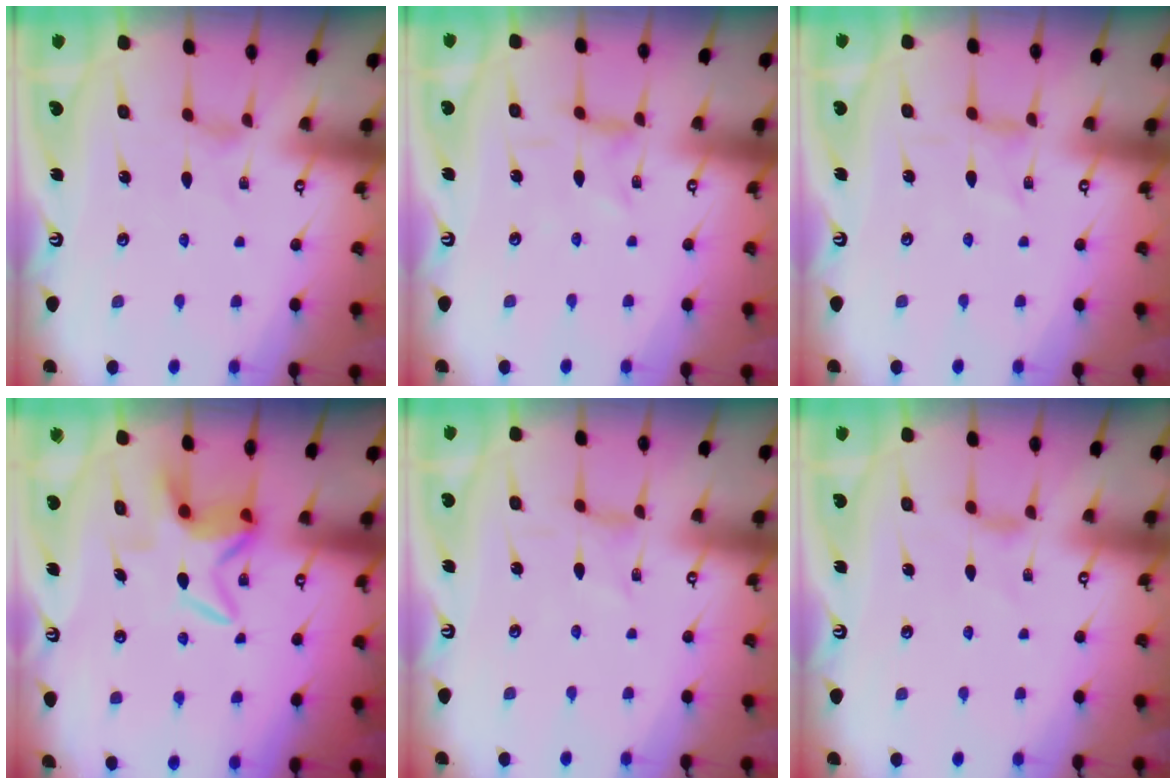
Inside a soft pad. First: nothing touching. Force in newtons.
{"total": 0.6, "press": 0.5, "slide": 0.2}
{"total": 0.0}
{"total": 6.8, "press": 6.7, "slide": 0.8}
{"total": 0.0}
{"total": 1.6, "press": 1.5, "slide": 0.4}